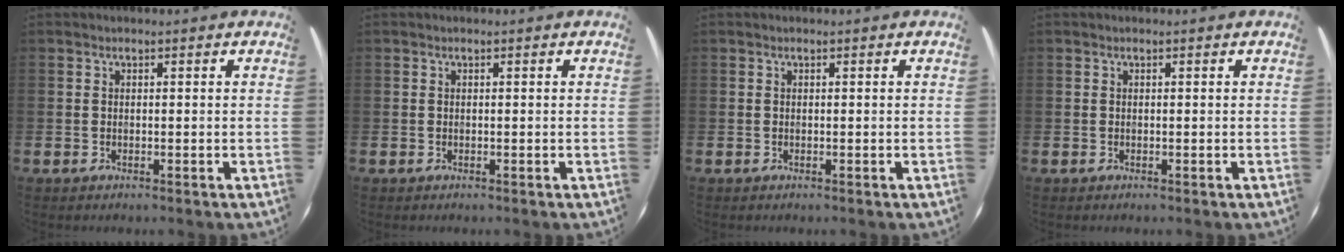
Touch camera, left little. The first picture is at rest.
{"total": 0.0}
{"total": 0.0}
{"total": 0.0}